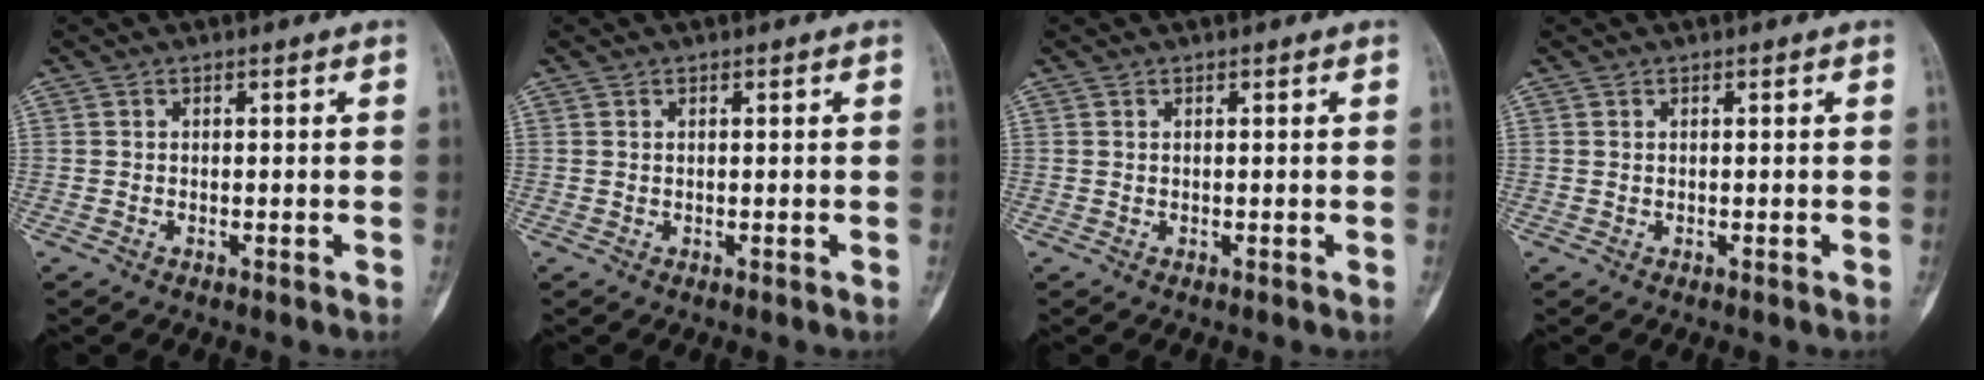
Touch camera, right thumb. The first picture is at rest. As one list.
[{"total": 0.0}, {"total": 0.0}, {"total": 0.0}]